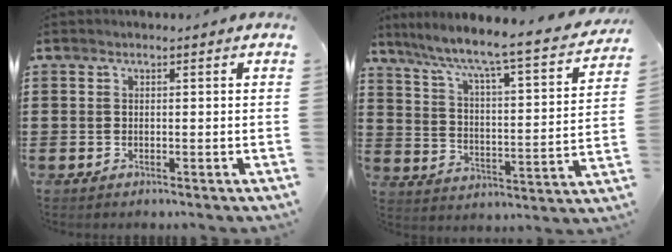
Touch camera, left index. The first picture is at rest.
{"total": 5.5, "force": [4.6, -0.6, 2.9], "torque": [-0.080, -0.054, 0.064]}